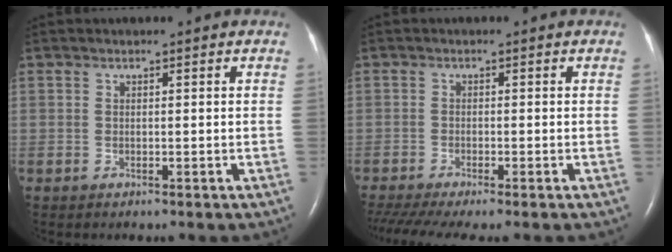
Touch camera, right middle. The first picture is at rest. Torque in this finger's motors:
{"motor_torque": [0.78, -0.76, 0.26, 0.09]}